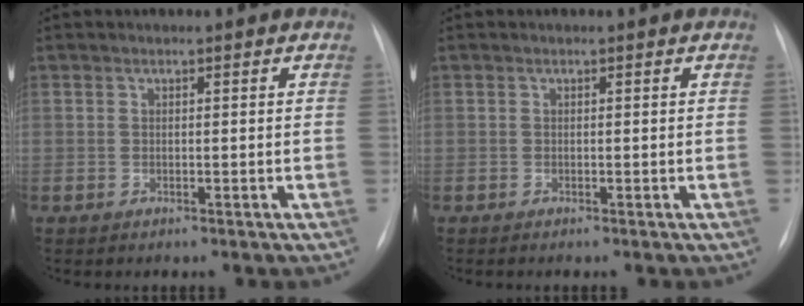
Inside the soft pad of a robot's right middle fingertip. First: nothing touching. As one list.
[{"total": 0.0}]